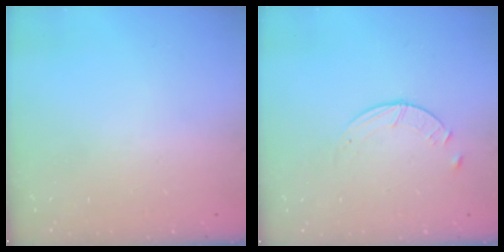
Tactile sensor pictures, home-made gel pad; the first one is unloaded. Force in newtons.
{"total": 3.0, "press": 3.0, "slide": 0.4}